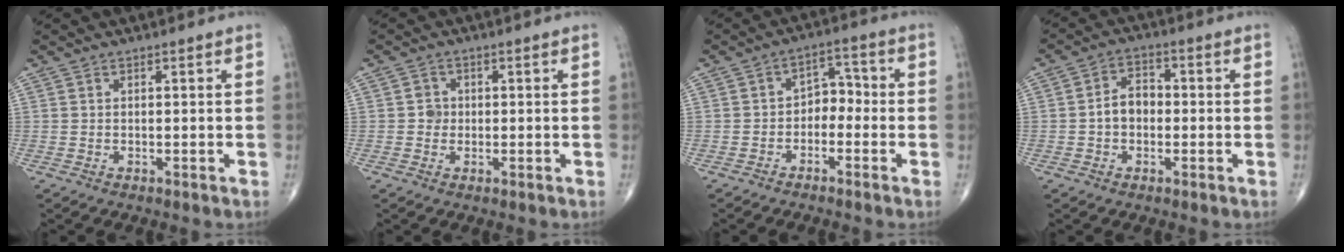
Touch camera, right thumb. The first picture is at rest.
{"total": 2.1, "force": [-0.1, 2.0, 0.7], "torque": [0.001, 0.006, -0.005]}
{"total": 5.1, "force": [-1.7, 3.6, 3.1], "torque": [-0.023, 0.034, -0.041]}
{"total": 5.4, "force": [-0.7, 4.0, 3.6], "torque": [-0.050, 0.024, -0.020]}